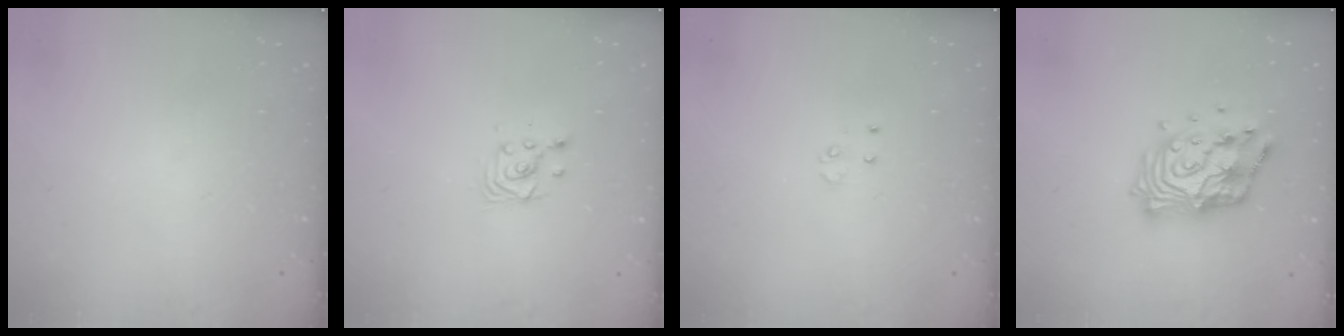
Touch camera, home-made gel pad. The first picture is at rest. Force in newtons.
{"total": 3.2, "press": 3.2, "slide": 0.6}
{"total": 3.1, "press": 3.1, "slide": 0.6}
{"total": 15.7, "press": 15.7, "slide": 1.4}